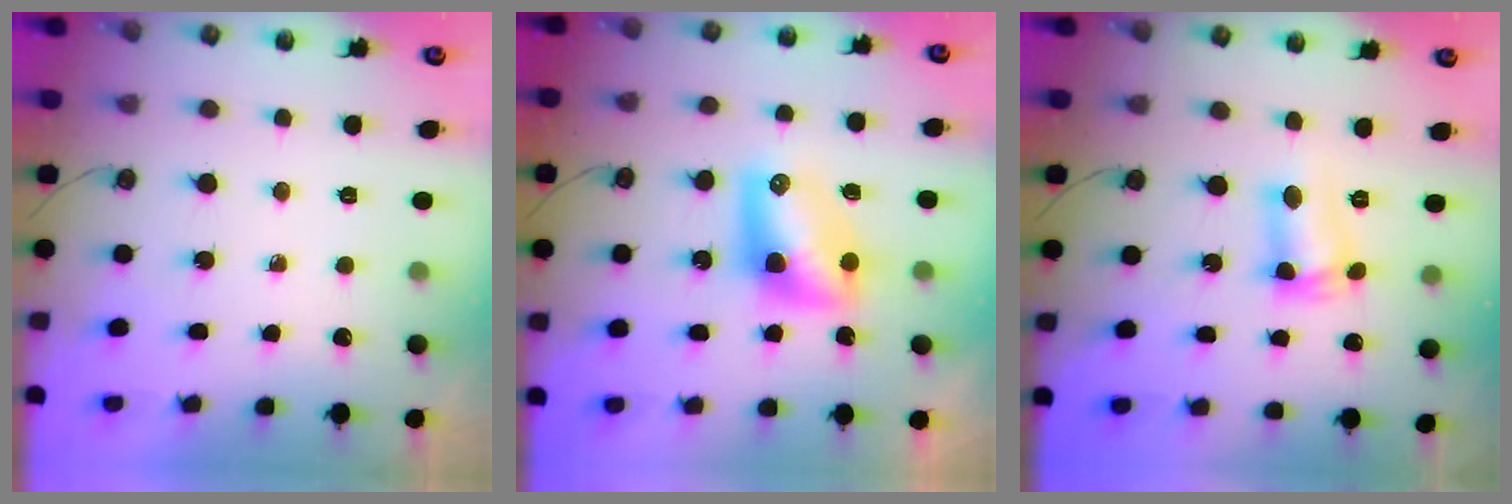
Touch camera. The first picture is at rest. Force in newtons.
{"total": 9.1, "press": 9.0, "slide": 0.8}
{"total": 7.2, "press": 6.9, "slide": 2.3}